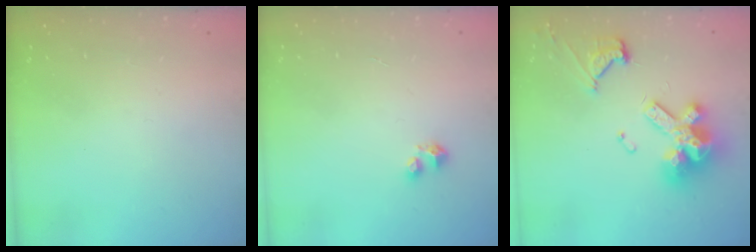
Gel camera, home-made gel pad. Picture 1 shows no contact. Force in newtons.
{"total": 3.5, "press": 3.4, "slide": 0.5}
{"total": 15.0, "press": 14.9, "slide": 1.6}